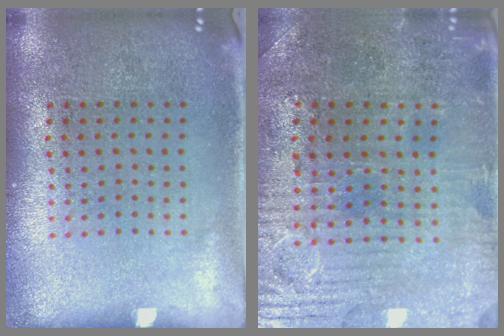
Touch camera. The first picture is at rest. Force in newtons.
{"total": 1.7, "press": 1.7, "slide": 0.5}